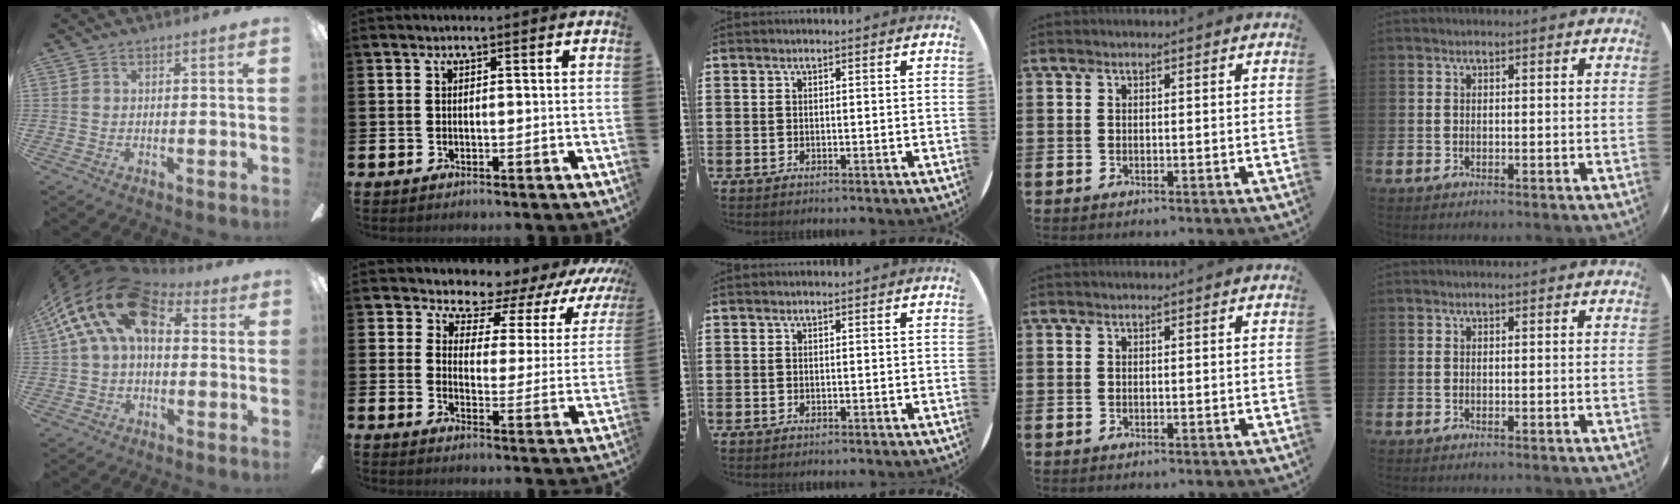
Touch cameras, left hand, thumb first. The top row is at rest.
{"thumb": {"total": 18.8, "force": [6.7, 10.7, 13.9], "torque": [-0.280, -0.014, 0.114]}, "index": {"total": 5.9, "force": [5.4, 2.5, 0.5], "torque": [-0.028, -0.062, 0.084]}}